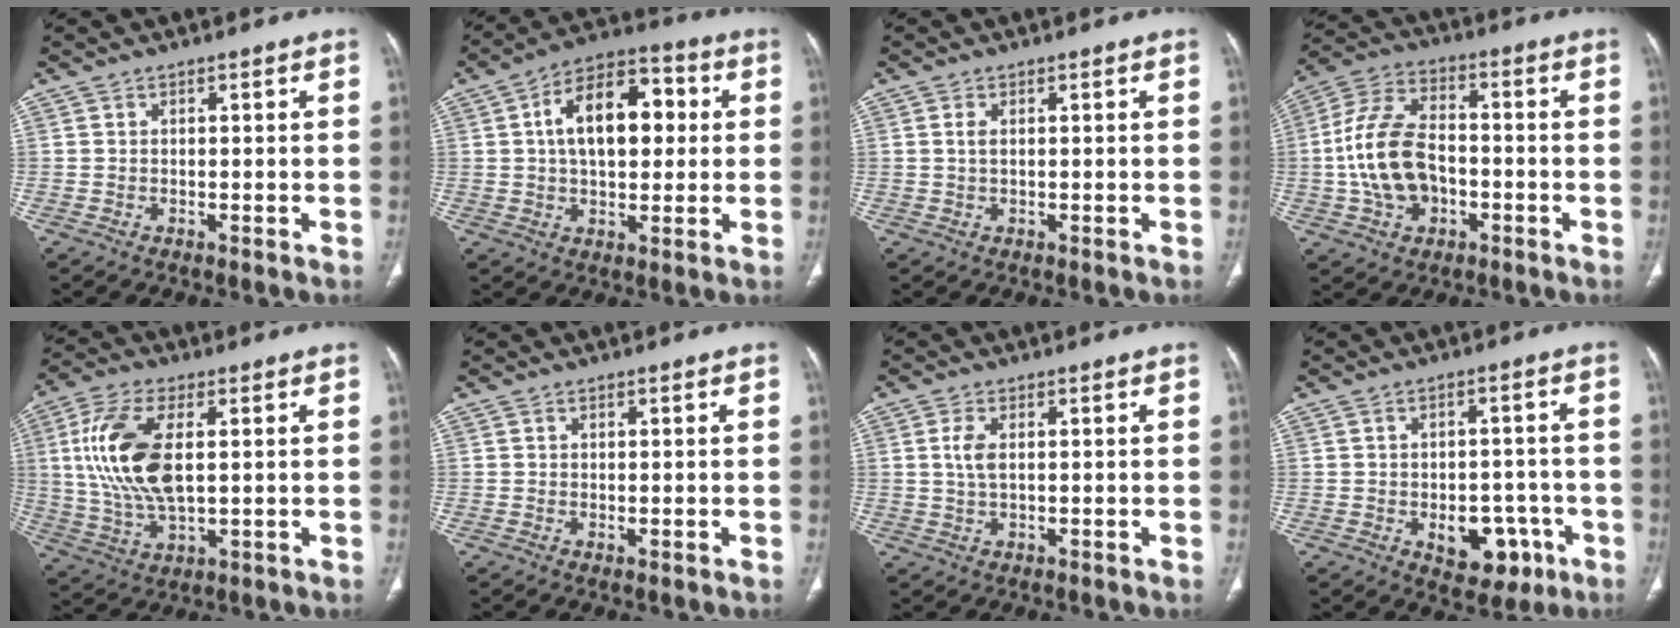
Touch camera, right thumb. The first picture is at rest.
{"total": 15.5, "force": [2.6, 9.0, 12.4], "torque": [-0.173, 0.024, 0.036]}
{"total": 1.5, "force": [0.4, 0.7, 1.3], "torque": [-0.031, 0.002, 0.011]}
{"total": 14.4, "force": [-2.1, 9.4, 10.7], "torque": [-0.202, 0.032, -0.039]}
{"total": 15.9, "force": [2.5, 7.7, 13.7], "torque": [-0.289, -0.004, 0.053]}
{"total": 0.8, "force": [0.0, 0.3, 0.7], "torque": [-0.014, -0.005, 0.002]}
{"total": 3.6, "force": [0.7, 1.7, 3.0], "torque": [-0.072, 0.000, 0.016]}
{"total": 10.0, "force": [-3.7, 6.6, 6.6], "torque": [-0.053, 0.029, -0.035]}